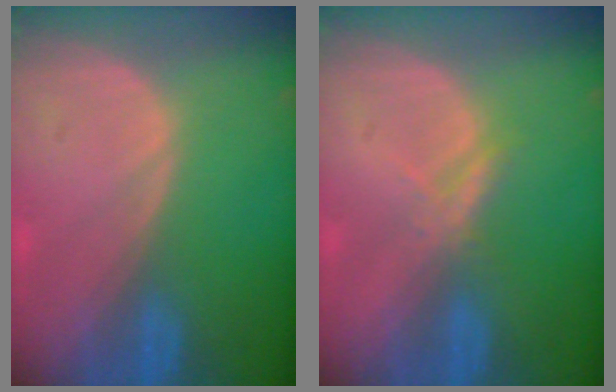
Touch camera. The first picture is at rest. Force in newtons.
{"total": 2.1, "press": 2.1, "slide": 0.2}